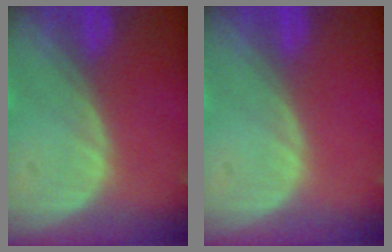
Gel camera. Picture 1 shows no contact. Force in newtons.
{"total": 0.0}